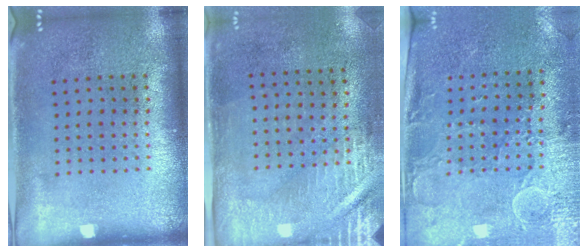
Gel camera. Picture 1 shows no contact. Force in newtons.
{"total": 2.9, "press": 2.5, "slide": 1.5}
{"total": 2.9, "press": 2.6, "slide": 1.3}